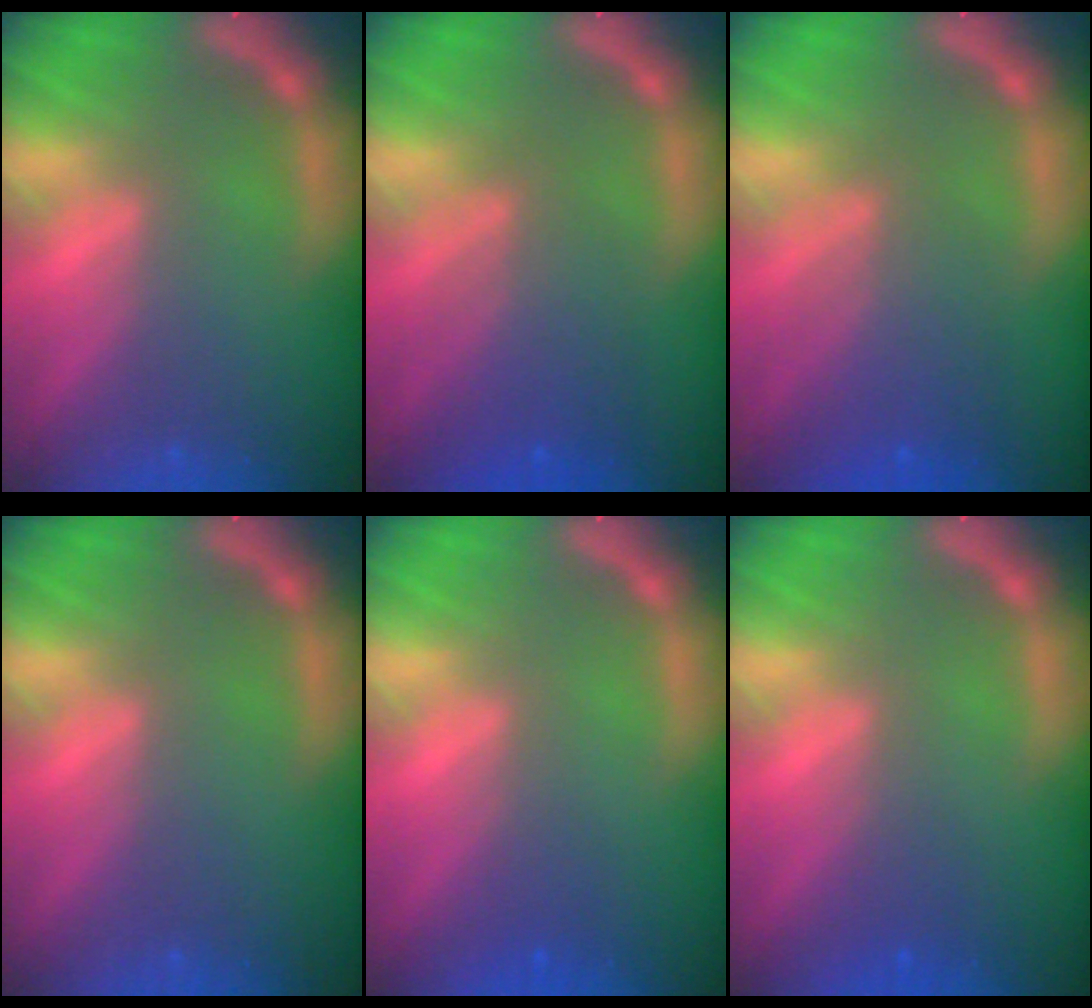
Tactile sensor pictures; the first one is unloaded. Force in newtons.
{"total": 5.0}
{"total": 5.0}
{"total": 0.0}
{"total": 1.5}
{"total": 1.5}